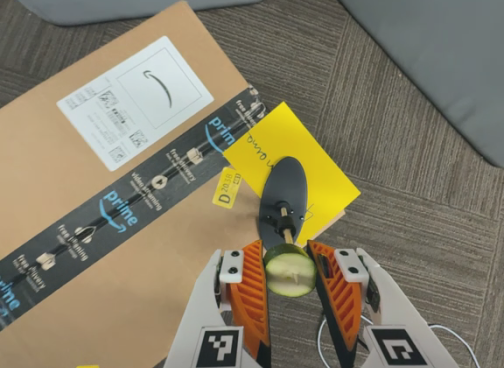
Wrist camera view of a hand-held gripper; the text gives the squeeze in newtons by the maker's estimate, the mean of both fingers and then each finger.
{"total": 8.3, "left": 8.4, "right": 8.2}